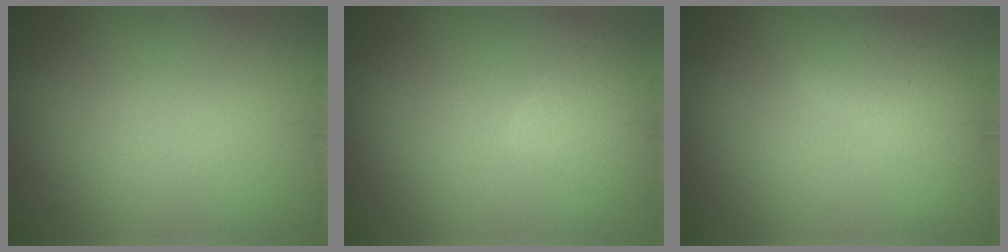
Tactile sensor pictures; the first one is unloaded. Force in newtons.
{"total": 2.7, "press": 2.7, "slide": 0.3}
{"total": 2.5, "press": 2.5, "slide": 0.3}